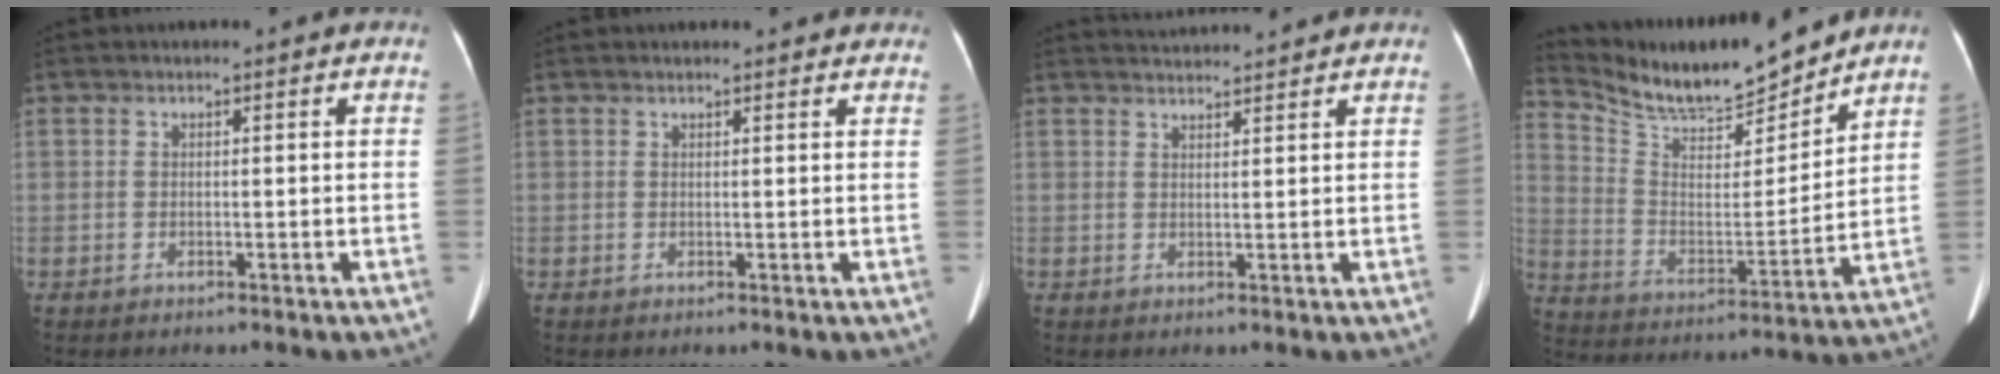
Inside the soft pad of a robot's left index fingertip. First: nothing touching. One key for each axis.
{"total": 5.8, "fx": 5.3, "fy": 1.5, "fz": 1.7, "tx": -0.012, "ty": 0.022, "tz": 0.052}
{"total": 4.6, "fx": 4.5, "fy": -0.1, "fz": 0.6, "tx": -0.017, "ty": 0.027, "tz": 0.068}
{"total": 15.4, "fx": 14.5, "fy": 1.9, "fz": 4.9, "tx": -0.103, "ty": -0.007, "tz": 0.257}